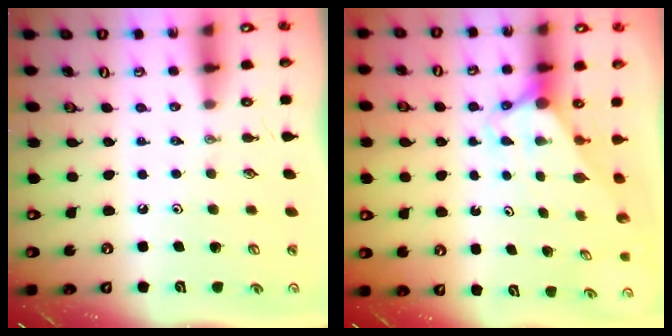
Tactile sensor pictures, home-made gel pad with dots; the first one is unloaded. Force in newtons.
{"total": 2.9, "press": 2.9, "slide": 0.0}